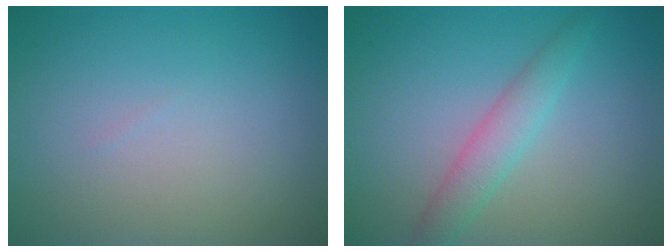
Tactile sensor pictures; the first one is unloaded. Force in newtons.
{"total": 2.6, "press": 2.6, "slide": 0.0}